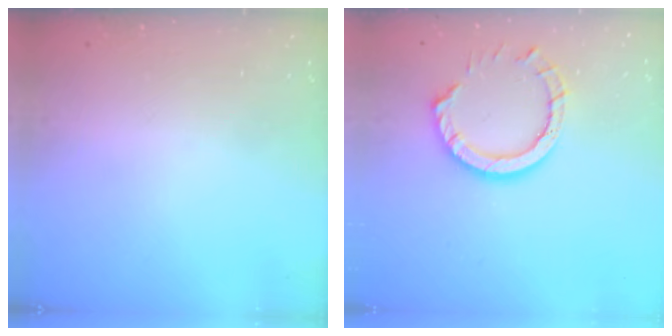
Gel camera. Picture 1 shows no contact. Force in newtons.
{"total": 10.6, "press": 10.6, "slide": 0.9}